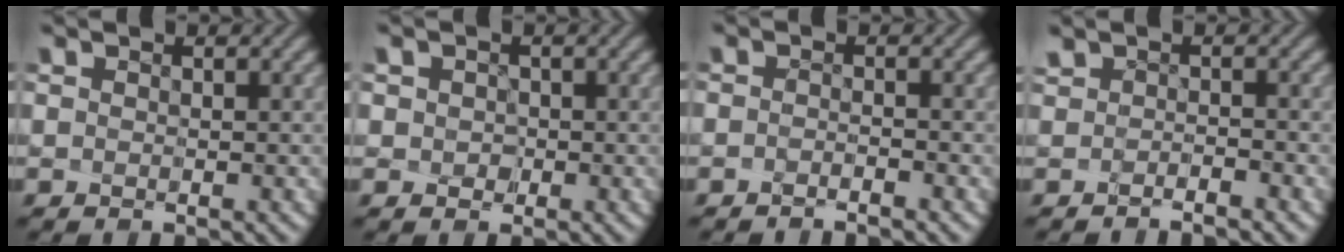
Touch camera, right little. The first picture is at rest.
{"total": 1.2, "force": [-0.4, 0.9, 0.5], "torque": [-0.009, -0.008, -0.005]}
{"total": 2.2, "force": [-1.7, -1.2, -0.5], "torque": [0.008, -0.018, -0.020]}
{"total": 2.0, "force": [-1.8, -0.8, -0.3], "torque": [0.005, -0.017, -0.022]}